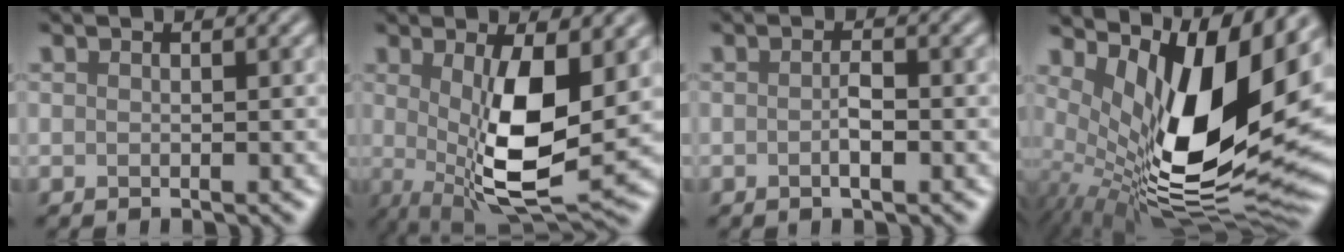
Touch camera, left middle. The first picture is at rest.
{"total": 9.0, "force": [0.3, 2.9, 8.5], "torque": [-0.152, -0.017, 0.009]}
{"total": 1.6, "force": [-0.6, 0.3, 1.4], "torque": [-0.027, -0.003, -0.012]}
{"total": 15.0, "force": [2.2, 6.5, 13.3], "torque": [-0.232, -0.026, 0.043]}